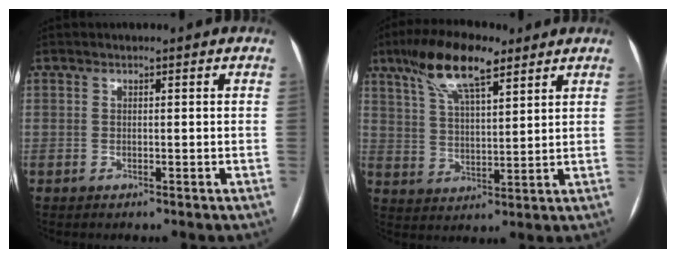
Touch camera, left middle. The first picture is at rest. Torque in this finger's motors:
{"motor_torque": [1.32, -0.82, 0.74, 0.21]}